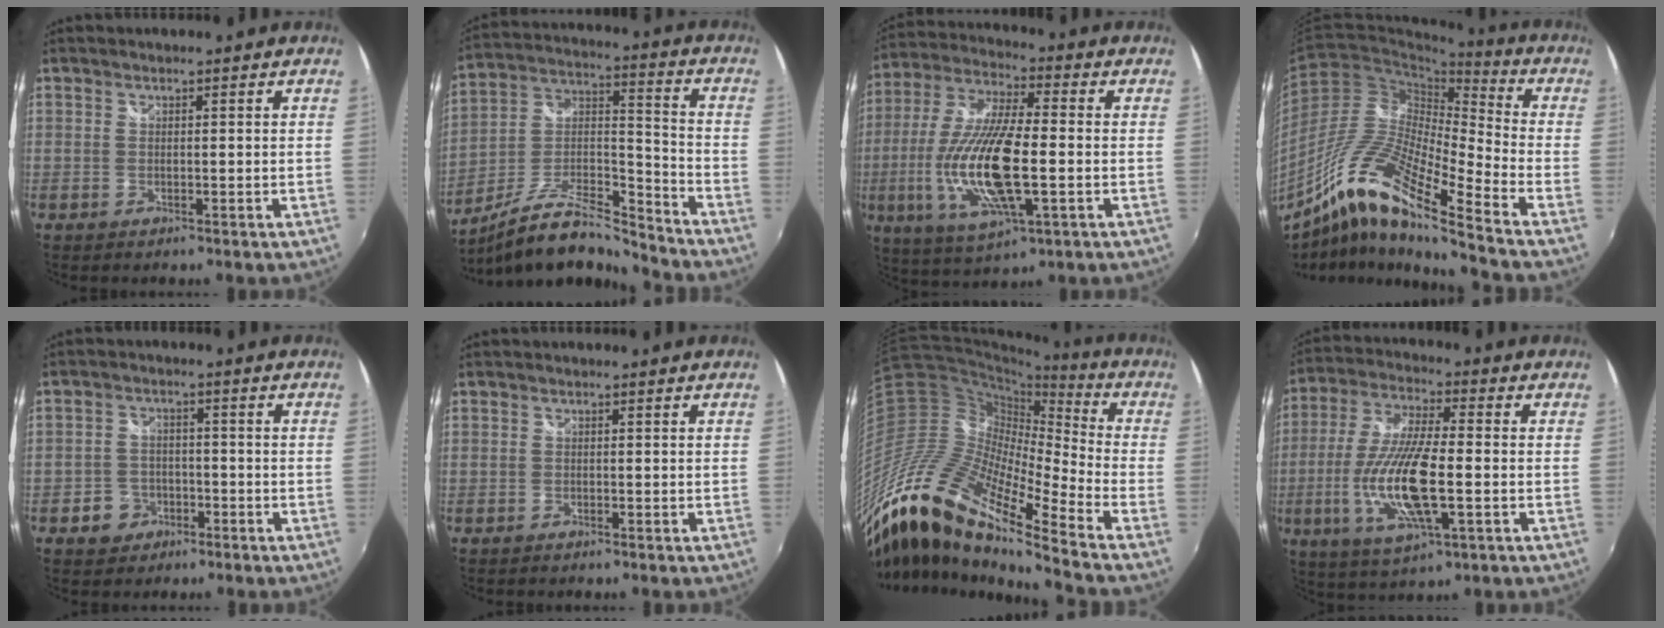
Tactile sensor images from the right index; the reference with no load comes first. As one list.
[{"total": 13.5, "force": [-11.4, 2.4, 6.8], "torque": [-0.135, 0.009, -0.211]}, {"total": 18.6, "force": [-3.4, 5.3, 17.5], "torque": [-0.358, -0.016, -0.060]}, {"total": 16.6, "force": [-11.1, 1.2, 12.3], "torque": [-0.222, -0.006, -0.230]}, {"total": 5.1, "force": [-2.8, 4.2, 0.9], "torque": [-0.031, 0.017, -0.042]}, {"total": 0.6, "force": [-0.5, 0.3, 0.0], "torque": [-0.002, 0.001, -0.011]}, {"total": 23.8, "force": [-16.6, 3.1, 16.8], "torque": [-0.276, -0.046, -0.330]}, {"total": 16.1, "force": [-3.3, 4.4, 15.1], "torque": [-0.312, -0.014, -0.063]}]